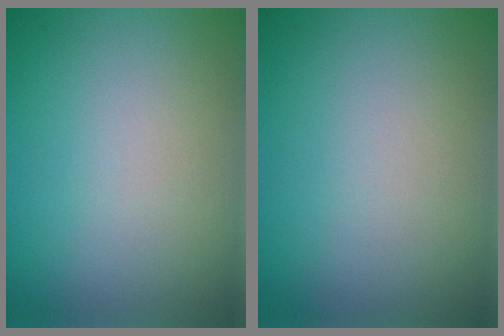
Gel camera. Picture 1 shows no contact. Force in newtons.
{"total": 0.0}